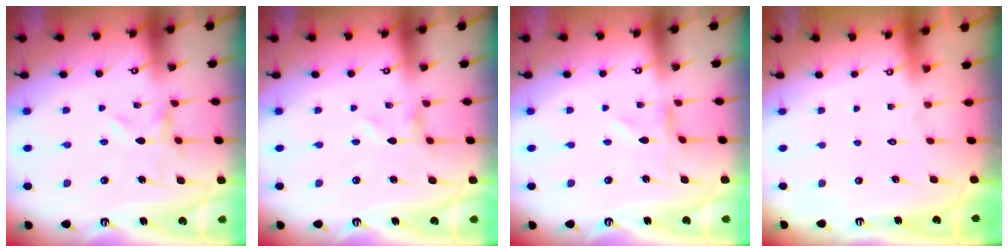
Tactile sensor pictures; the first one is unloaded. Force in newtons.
{"total": 0.0}
{"total": 0.0}
{"total": 1.7, "press": 1.7, "slide": 0.1}